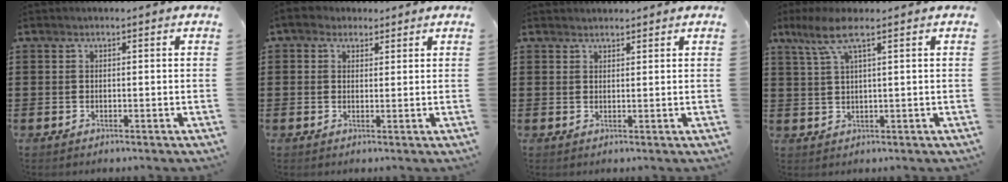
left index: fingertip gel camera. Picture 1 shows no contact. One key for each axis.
{"total": 2.5, "fx": 1.7, "fy": 1.8, "fz": 0.6, "tx": -0.020, "ty": 0.012, "tz": 0.030}
{"total": 1.4, "fx": 1.3, "fy": 0.4, "fz": -0.1, "tx": -0.002, "ty": 0.000, "tz": 0.027}
{"total": 5.4, "fx": 2.7, "fy": 0.8, "fz": 4.7, "tx": -0.104, "ty": 0.003, "tz": 0.045}